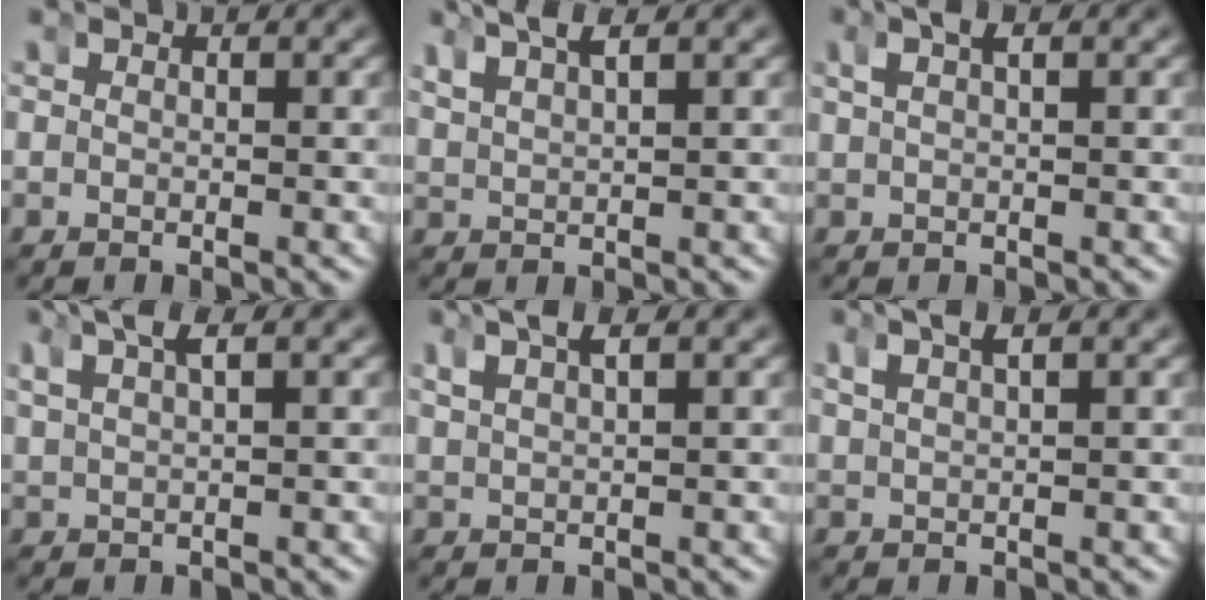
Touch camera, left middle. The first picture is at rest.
{"total": 3.8, "force": [3.3, 0.2, 2.0], "torque": [-0.031, 0.013, 0.063]}
{"total": 1.8, "force": [1.2, -0.4, 1.4], "torque": [-0.014, 0.012, 0.024]}
{"total": 3.6, "force": [2.6, 0.0, 2.5], "torque": [-0.037, 0.013, 0.052]}
{"total": 3.1, "force": [2.4, -0.2, 1.9], "torque": [-0.026, 0.011, 0.050]}
{"total": 2.5, "force": [2.0, -0.4, 1.6], "torque": [-0.019, 0.012, 0.041]}